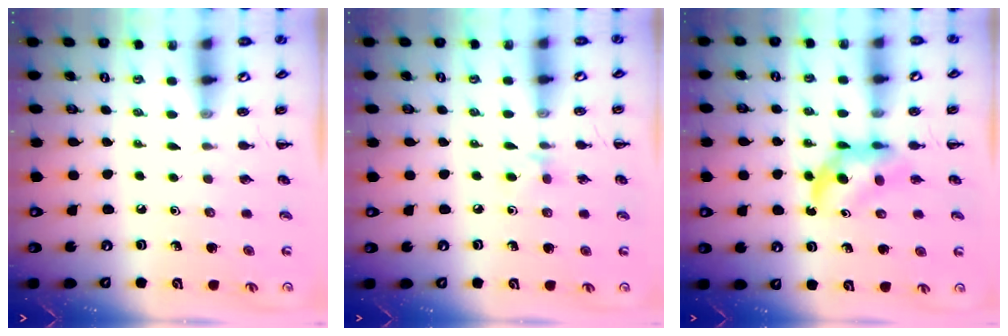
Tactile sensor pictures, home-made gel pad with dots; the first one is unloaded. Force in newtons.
{"total": 3.8, "press": 3.5, "slide": 1.6}
{"total": 4.8, "press": 4.7, "slide": 1.1}